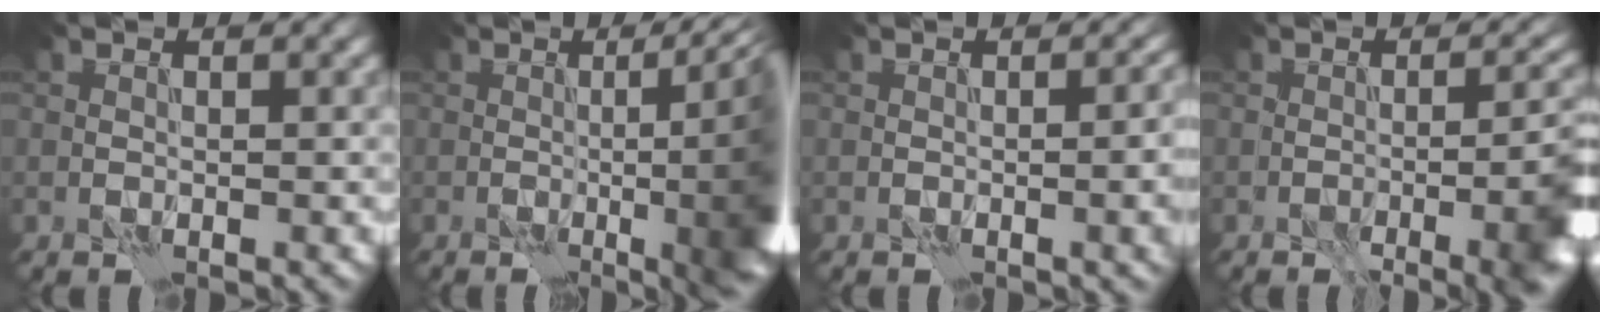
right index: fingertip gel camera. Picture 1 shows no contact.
{"total": 15.4, "force": [-0.3, 5.9, 14.2], "torque": [-0.094, 0.021, -0.004]}
{"total": 5.0, "force": [-0.6, 1.8, 4.6], "torque": [-0.045, -0.007, 0.000]}
{"total": 7.9, "force": [-3.2, 2.4, 6.8], "torque": [-0.067, 0.001, -0.038]}